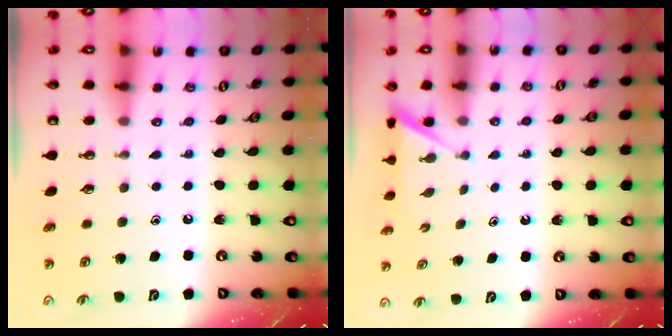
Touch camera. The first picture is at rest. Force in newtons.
{"total": 2.4, "press": 2.4, "slide": 0.3}